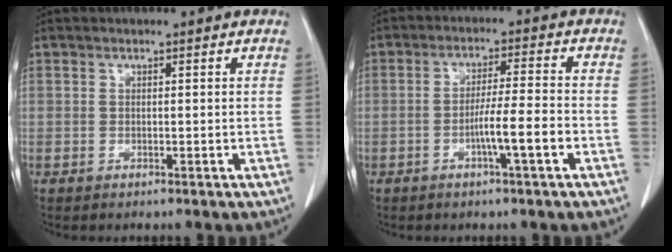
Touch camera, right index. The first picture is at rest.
{"total": 6.3, "force": [-2.4, -0.3, 5.9], "torque": [-0.102, 0.000, -0.042]}